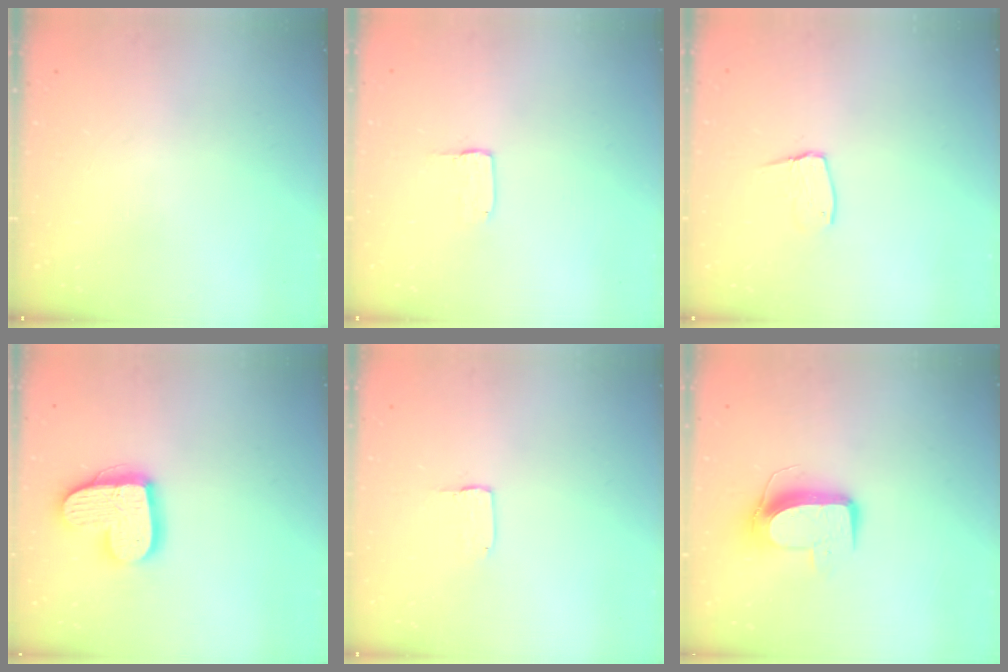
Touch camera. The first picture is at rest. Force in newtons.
{"total": 2.0, "press": 2.0, "slide": 0.0}
{"total": 7.0, "press": 7.0, "slide": 0.5}
{"total": 16.1, "press": 16.1, "slide": 1.3}
{"total": 2.0, "press": 2.0, "slide": 0.1}
{"total": 9.8, "press": 9.8, "slide": 0.4}